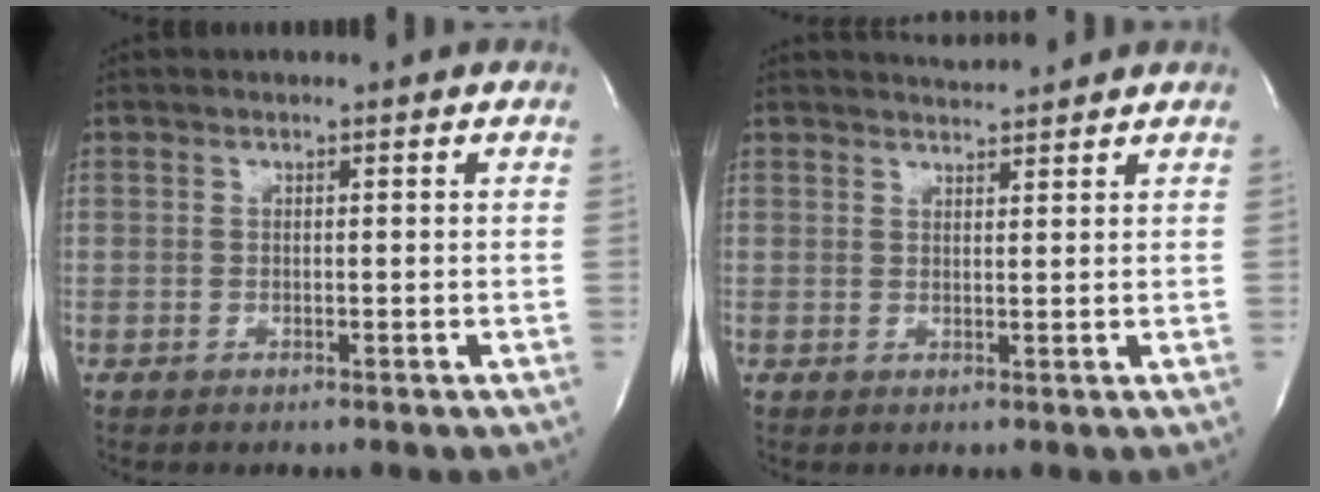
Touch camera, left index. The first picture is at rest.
{"total": 3.1, "force": [3.1, -0.2, 0.2], "torque": [-0.010, 0.008, 0.051]}